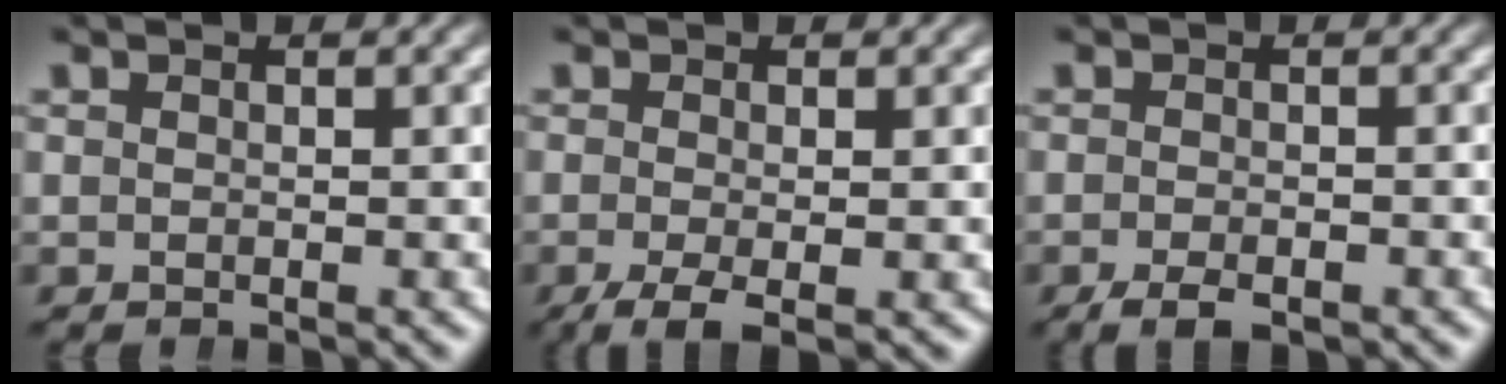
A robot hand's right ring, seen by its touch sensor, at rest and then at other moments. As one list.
[{"total": 3.5, "force": [-2.1, 1.4, 2.4], "torque": [-0.055, -0.028, -0.022]}, {"total": 2.7, "force": [-2.2, 1.0, 1.3], "torque": [-0.025, -0.014, -0.029]}]